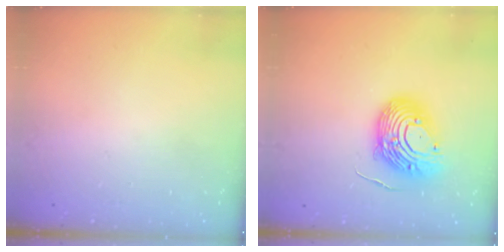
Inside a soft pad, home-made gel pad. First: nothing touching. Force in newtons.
{"total": 14.3, "press": 14.2, "slide": 1.4}